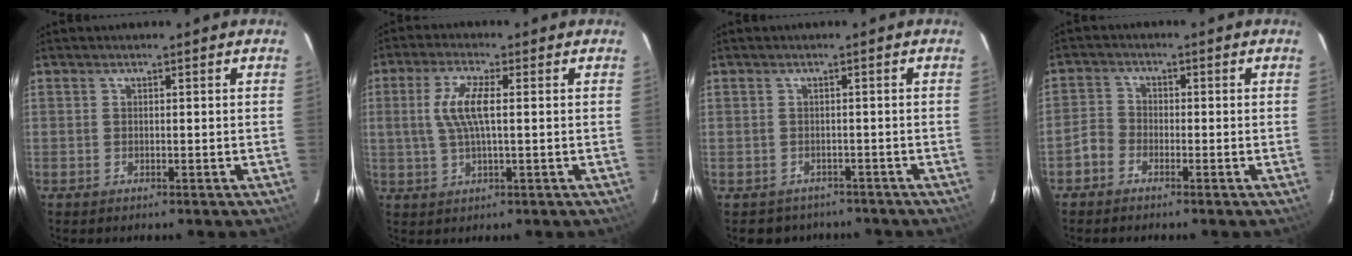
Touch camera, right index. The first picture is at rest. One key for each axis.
{"total": 7.3, "fx": 0.8, "fy": 1.8, "fz": 7.0, "tx": -0.140, "ty": 0.005, "tz": 0.019}
{"total": 4.3, "fx": -3.0, "fy": 3.1, "fz": 0.1, "tx": 0.004, "ty": 0.018, "tz": -0.038}
{"total": 3.0, "fx": -2.0, "fy": 2.2, "fz": 0.7, "tx": -0.015, "ty": 0.012, "tz": -0.042}